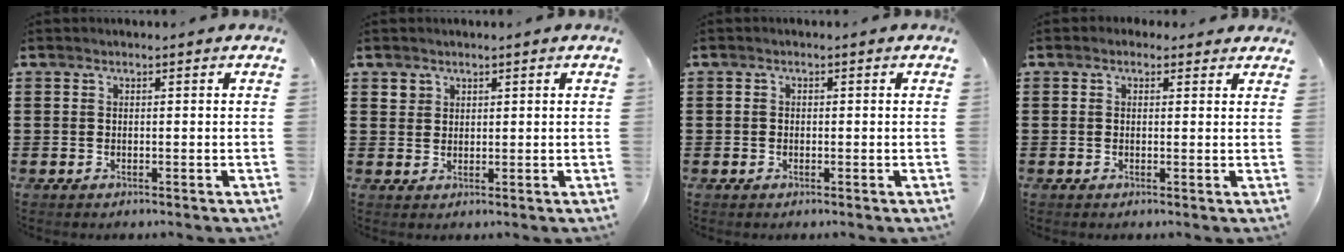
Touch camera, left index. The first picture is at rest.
{"total": 1.5, "force": [1.1, 1.0, 0.1], "torque": [-0.005, 0.002, 0.023]}
{"total": 0.6, "force": [-0.2, 0.5, 0.3], "torque": [-0.007, 0.001, -0.005]}
{"total": 1.1, "force": [0.6, 0.8, 0.4], "torque": [-0.011, 0.005, 0.011]}